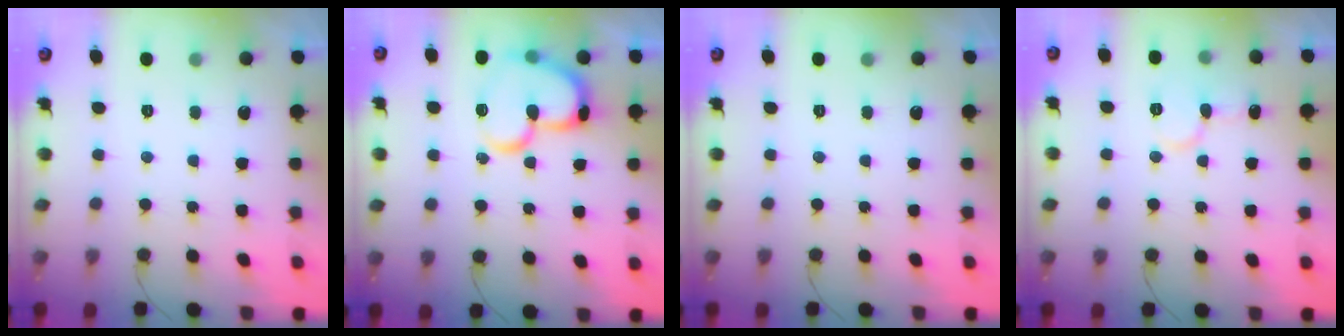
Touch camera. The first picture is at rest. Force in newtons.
{"total": 17.1, "press": 17.0, "slide": 1.8}
{"total": 0.0}
{"total": 8.1, "press": 8.0, "slide": 1.1}